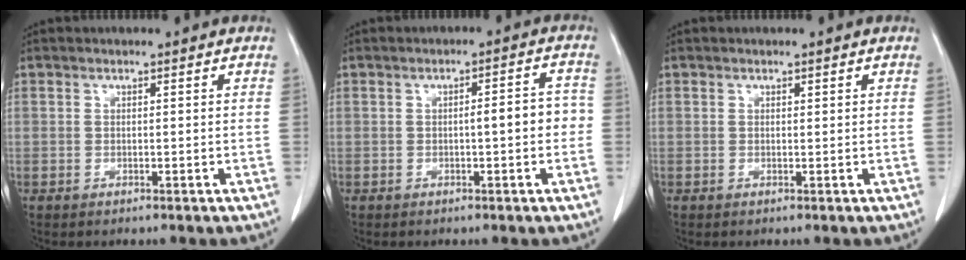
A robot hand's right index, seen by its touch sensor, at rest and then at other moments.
{"total": 4.2, "force": [-0.6, 1.0, 4.0], "torque": [-0.054, 0.017, -0.007]}
{"total": 0.0}